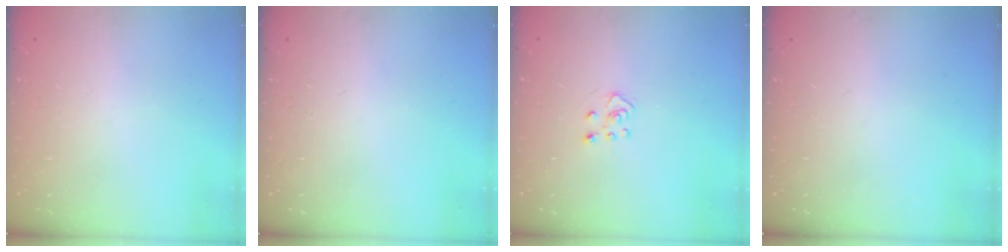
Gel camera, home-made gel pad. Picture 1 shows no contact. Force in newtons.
{"total": 0.0}
{"total": 3.8, "press": 3.8, "slide": 0.4}
{"total": 0.0}